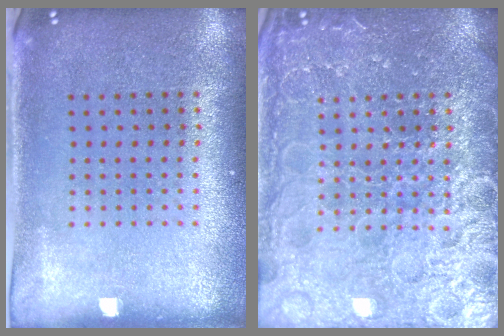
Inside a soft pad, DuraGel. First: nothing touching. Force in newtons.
{"total": 6.5, "press": 6.5, "slide": 0.7}